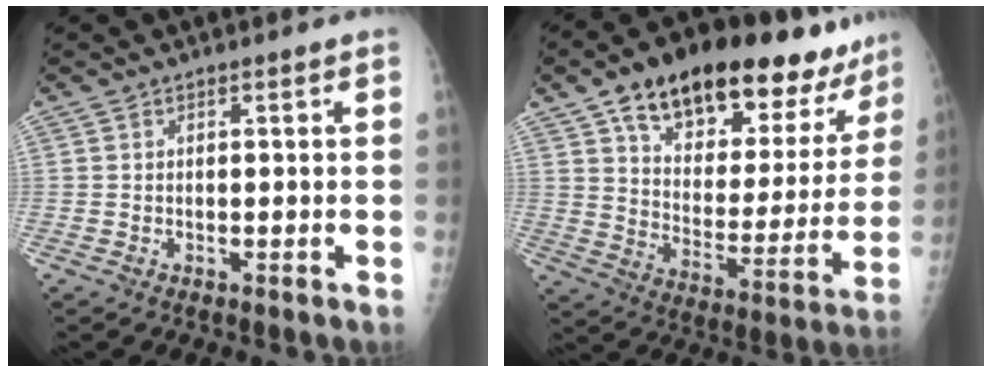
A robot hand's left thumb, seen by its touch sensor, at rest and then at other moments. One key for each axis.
{"total": 26.8, "fx": 18.2, "fy": 12.0, "fz": 15.6, "tx": -0.191, "ty": -0.048, "tz": 0.268}